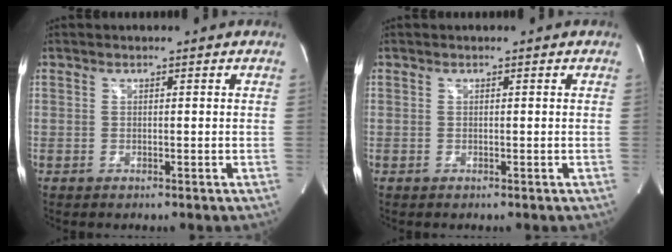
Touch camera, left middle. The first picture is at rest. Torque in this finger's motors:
{"motor_torque": [0.00, 0.01, 0.01, 0.00]}